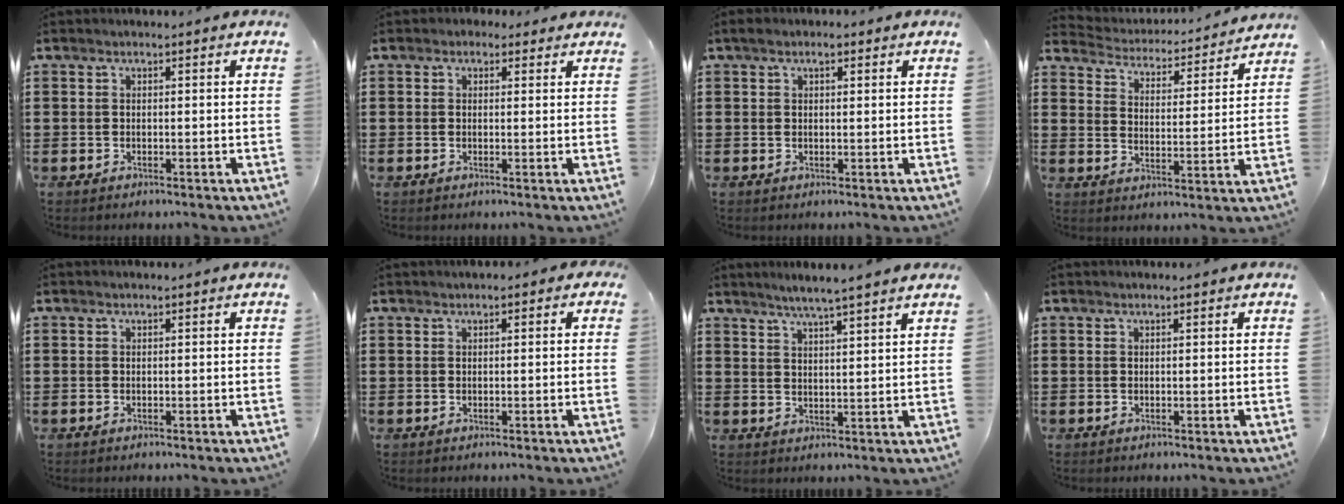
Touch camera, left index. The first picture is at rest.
{"total": 1.3, "force": [0.6, 1.1, 0.2], "torque": [-0.008, 0.008, 0.010]}
{"total": 1.6, "force": [0.7, 0.8, 1.3], "torque": [-0.026, 0.005, 0.011]}
{"total": 3.1, "force": [3.1, 0.4, -0.2], "torque": [-0.020, -0.031, 0.045]}
{"total": 0.0}
{"total": 0.6, "force": [0.0, 0.5, 0.3], "torque": [-0.008, 0.005, -0.001]}
{"total": 3.8, "force": [3.4, -0.7, 1.5], "torque": [-0.041, -0.013, 0.059]}
{"total": 0.0}